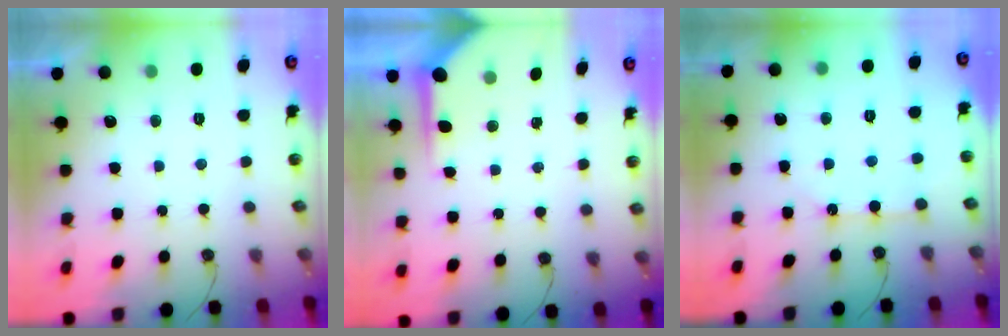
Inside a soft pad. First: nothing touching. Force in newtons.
{"total": 6.5, "press": 6.5, "slide": 0.5}
{"total": 6.1, "press": 6.1, "slide": 0.1}